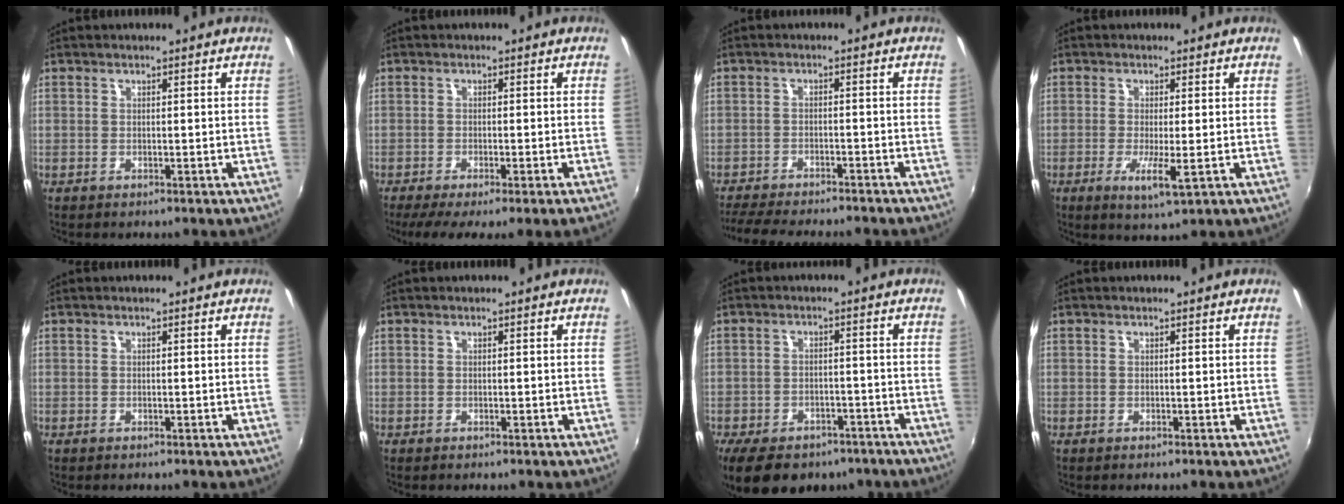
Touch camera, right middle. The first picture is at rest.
{"total": 6.7, "force": [-4.8, -0.5, 4.6], "torque": [-0.087, -0.031, -0.075]}
{"total": 12.5, "force": [-11.1, 1.9, 5.4], "torque": [-0.123, -0.027, -0.169]}
{"total": 4.9, "force": [-1.4, 0.4, 4.6], "torque": [-0.095, -0.017, -0.025]}
{"total": 0.0}
{"total": 0.0}
{"total": 15.8, "force": [-11.1, 8.2, 7.7], "torque": [-0.171, -0.022, -0.156]}
{"total": 0.0}